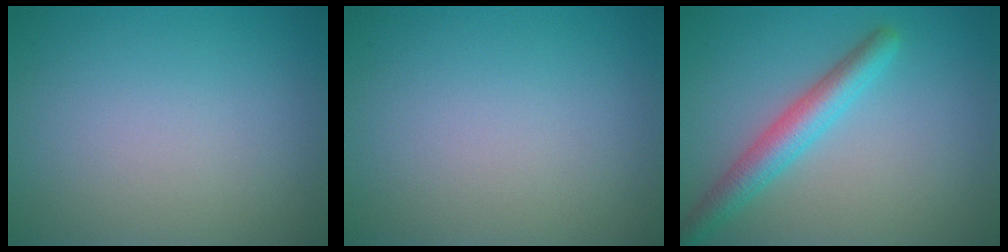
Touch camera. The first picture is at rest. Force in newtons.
{"total": 0.0}
{"total": 3.8, "press": 3.8, "slide": 0.1}